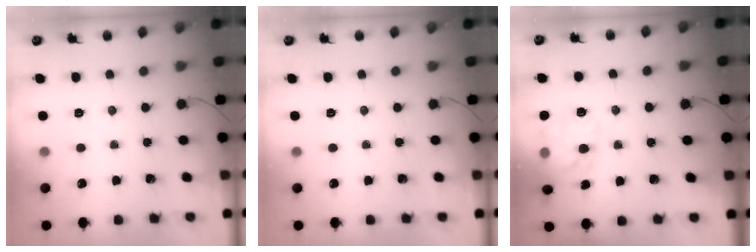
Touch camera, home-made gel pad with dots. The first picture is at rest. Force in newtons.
{"total": 0.0}
{"total": 14.0, "press": 13.9, "slide": 0.6}